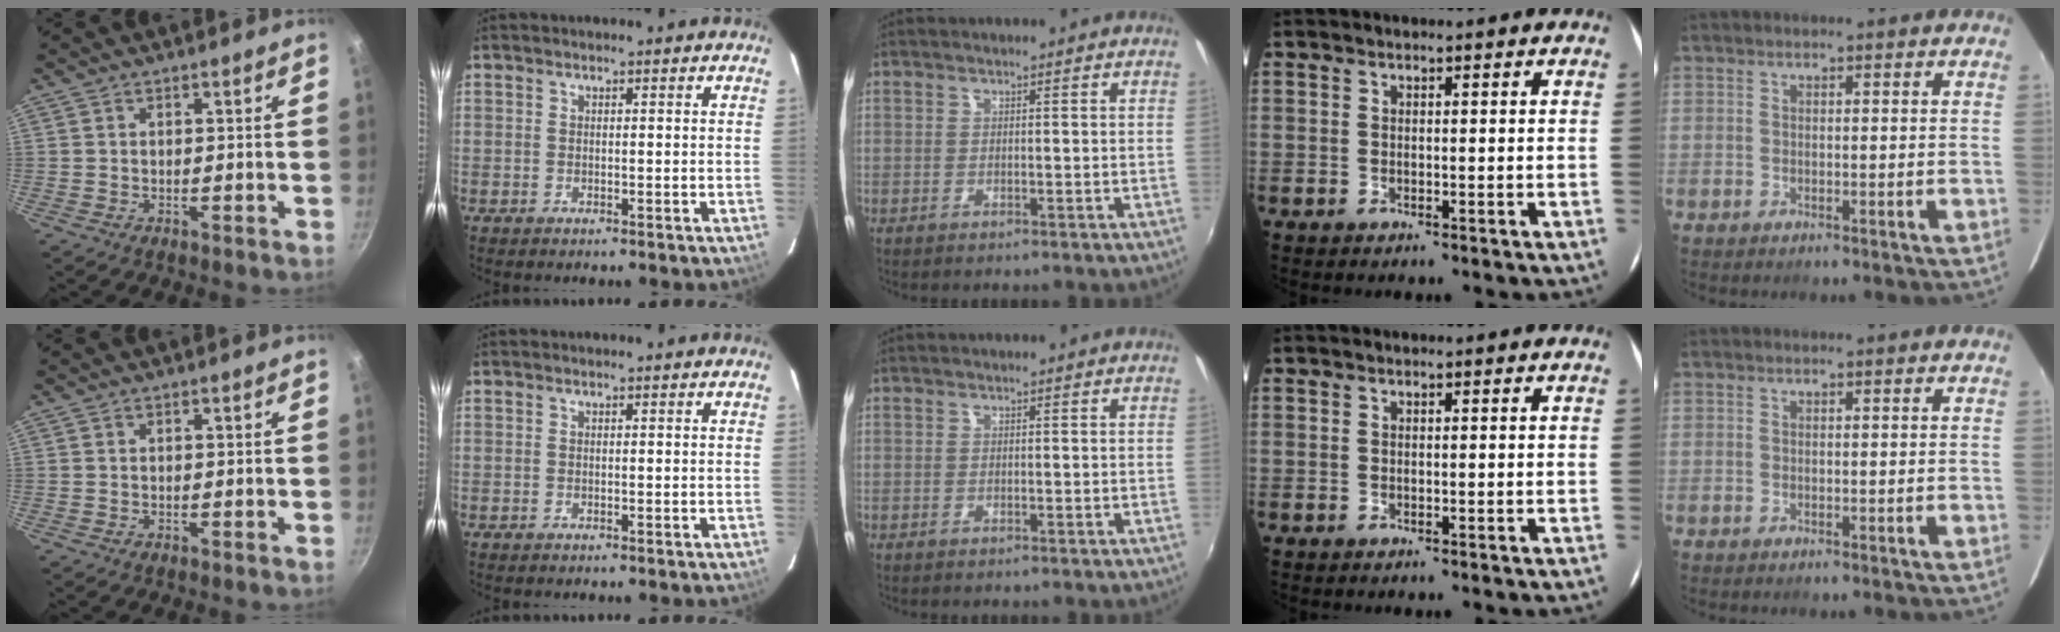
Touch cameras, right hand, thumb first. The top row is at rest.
{}